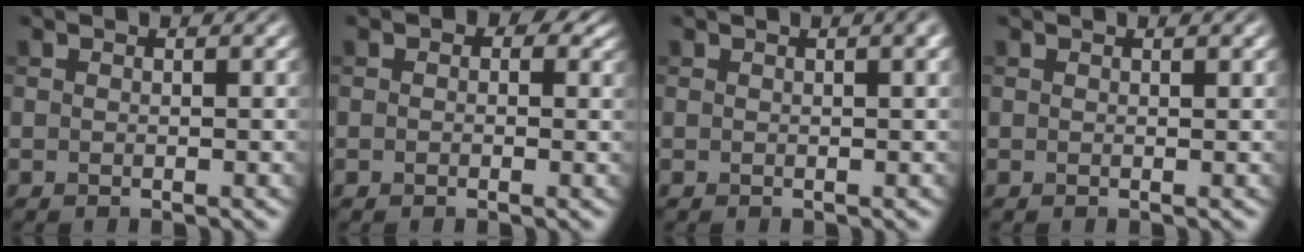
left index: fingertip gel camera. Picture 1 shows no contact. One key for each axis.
{"total": 3.0, "fx": 1.1, "fy": 2.0, "fz": 1.9, "tx": -0.006, "ty": 0.002, "tz": -0.001}
{"total": 2.9, "fx": 1.1, "fy": 1.0, "fz": 2.4, "tx": -0.016, "ty": 0.006, "tz": 0.011}
{"total": 0.8, "fx": 0.5, "fy": 0.1, "fz": 0.6, "tx": -0.009, "ty": 0.004, "tz": 0.009}